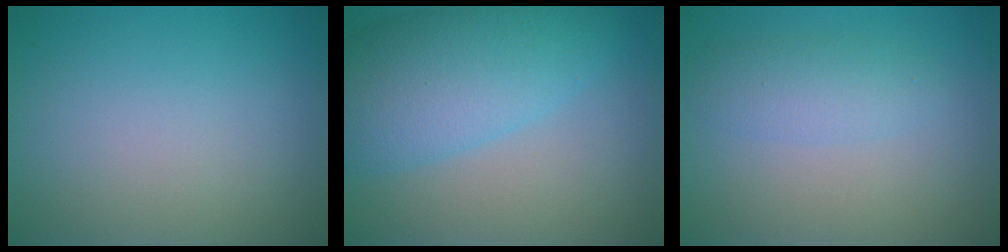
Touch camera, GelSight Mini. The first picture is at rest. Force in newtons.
{"total": 7.6, "press": 7.6, "slide": 0.3}
{"total": 2.3, "press": 2.3, "slide": 0.1}